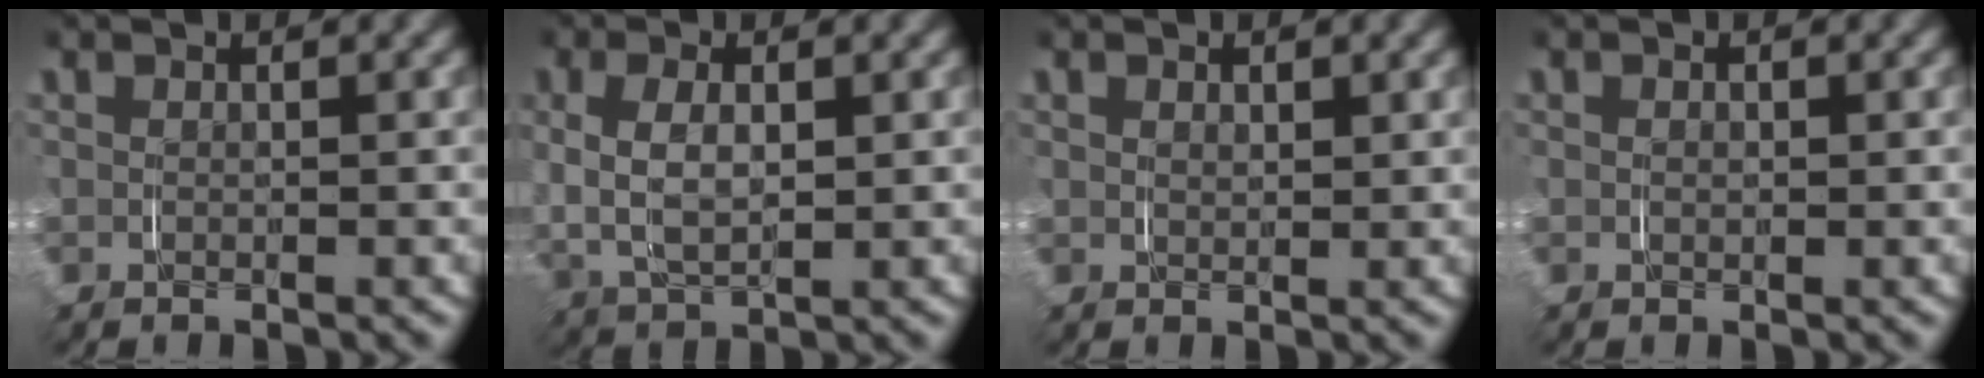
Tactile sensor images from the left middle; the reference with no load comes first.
{"total": 5.2, "force": [0.6, 3.4, 3.9], "torque": [-0.095, -0.002, 0.017]}
{"total": 0.9, "force": [0.6, 0.4, 0.4], "torque": [-0.007, -0.004, 0.015]}
{"total": 0.6, "force": [0.1, 0.4, 0.4], "torque": [-0.007, -0.001, 0.003]}